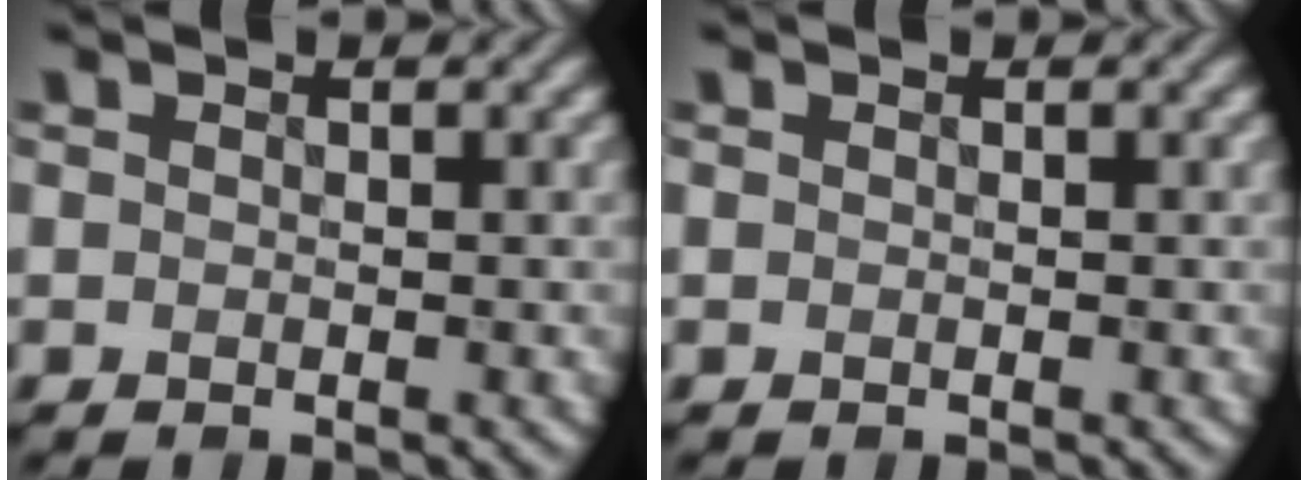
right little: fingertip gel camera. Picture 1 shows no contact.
{"total": 0.0}